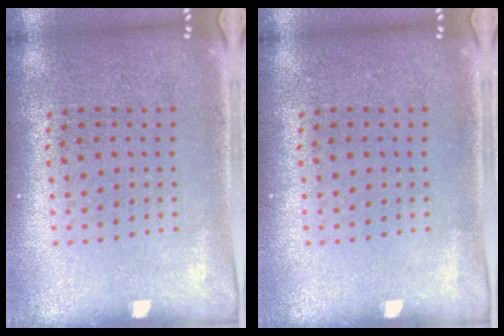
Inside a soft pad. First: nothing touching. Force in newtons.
{"total": 0.0}